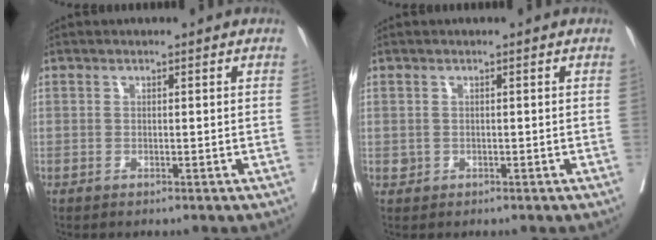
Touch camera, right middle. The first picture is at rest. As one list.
[{"total": 0.8, "force": [0.0, 0.7, 0.2], "torque": [0.000, 0.002, 0.002]}]